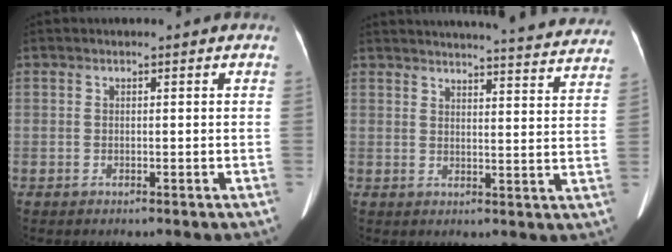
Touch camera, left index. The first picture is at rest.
{"total": 27.1, "force": [25.7, 2.5, 8.2], "torque": [-0.118, -0.059, 0.294]}